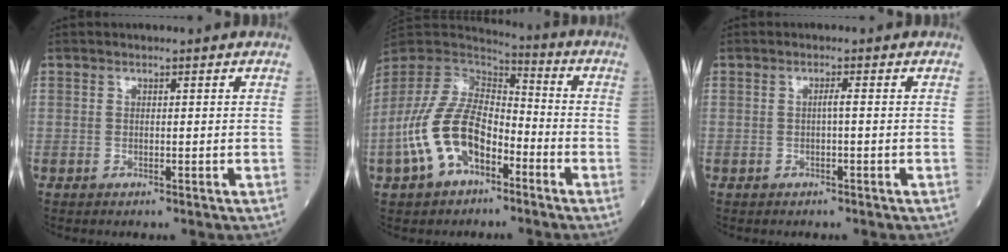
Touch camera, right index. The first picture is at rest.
{"total": 14.2, "force": [-5.7, 7.7, 10.5], "torque": [-0.233, 0.015, -0.108]}
{"total": 0.9, "force": [-0.1, -0.1, 0.9], "torque": [-0.015, 0.002, -0.004]}